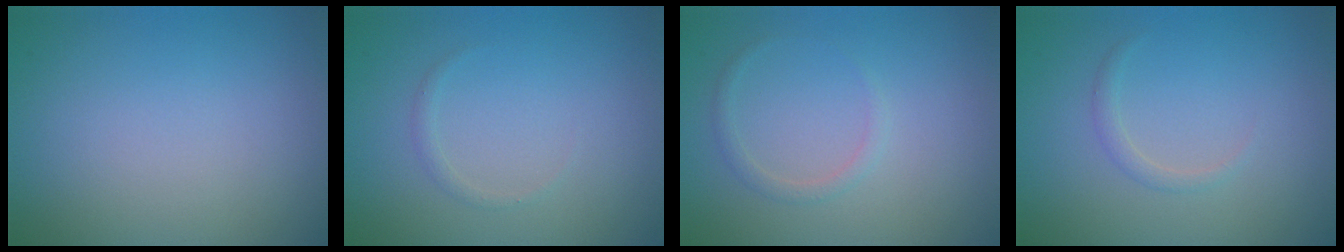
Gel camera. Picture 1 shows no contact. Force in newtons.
{"total": 0.6, "press": 0.6, "slide": 0.0}
{"total": 0.9, "press": 0.9, "slide": 0.1}
{"total": 0.9, "press": 0.9, "slide": 0.1}